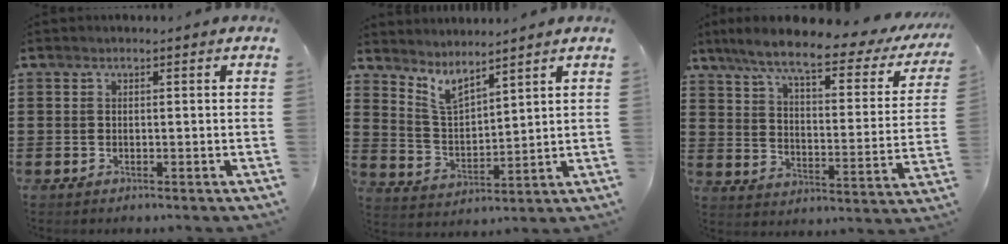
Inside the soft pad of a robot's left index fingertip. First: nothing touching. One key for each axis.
{"total": 5.1, "fx": 4.6, "fy": 1.0, "fz": 2.1, "tx": -0.056, "ty": -0.019, "tz": 0.084}
{"total": 8.4, "fx": 6.6, "fy": 0.5, "fz": 5.3, "tx": -0.120, "ty": -0.040, "tz": 0.106}